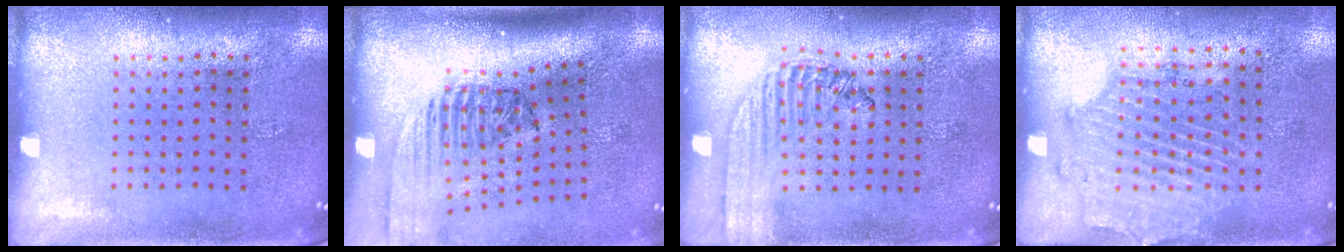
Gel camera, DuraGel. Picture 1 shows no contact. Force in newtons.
{"total": 2.4, "press": 1.6, "slide": 1.7}
{"total": 1.5, "press": 1.4, "slide": 0.5}
{"total": 1.7, "press": 1.4, "slide": 0.9}